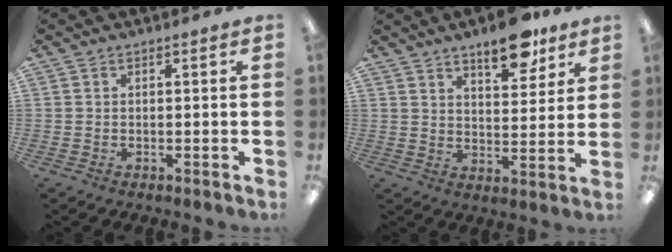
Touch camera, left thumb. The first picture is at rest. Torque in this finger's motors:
{"motor_torque": [0.15, 0.19, -0.14, 0.03, 0.04]}